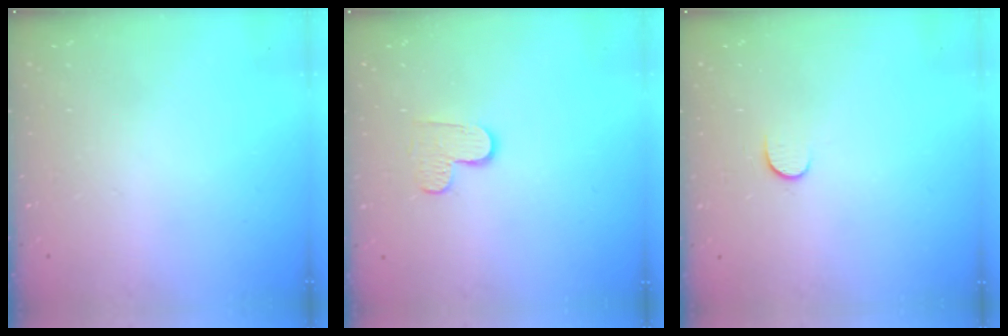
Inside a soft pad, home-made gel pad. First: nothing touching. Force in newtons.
{"total": 4.9, "press": 4.8, "slide": 0.4}
{"total": 4.9, "press": 4.8, "slide": 0.6}